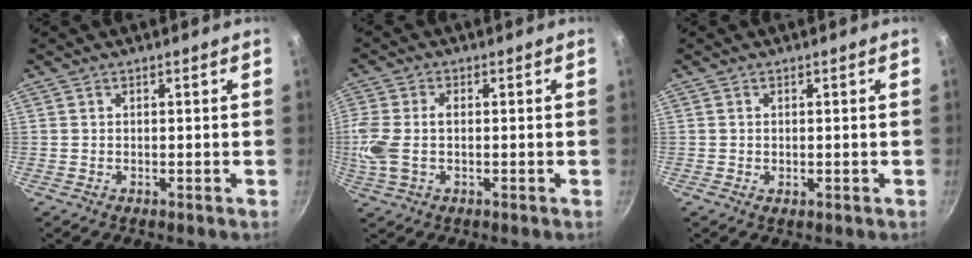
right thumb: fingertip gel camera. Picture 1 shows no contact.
{"total": 7.9, "force": [-0.4, 4.5, 6.4], "torque": [-0.142, 0.004, -0.015]}
{"total": 0.7, "force": [0.0, 0.5, 0.5], "torque": [-0.005, 0.000, -0.001]}